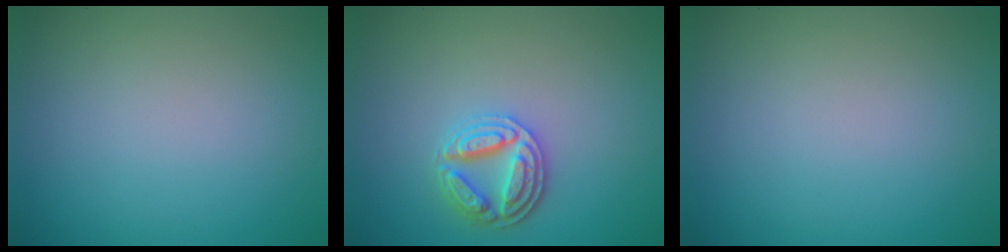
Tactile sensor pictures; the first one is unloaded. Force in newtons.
{"total": 3.3, "press": 3.1, "slide": 1.1}
{"total": 0.0}